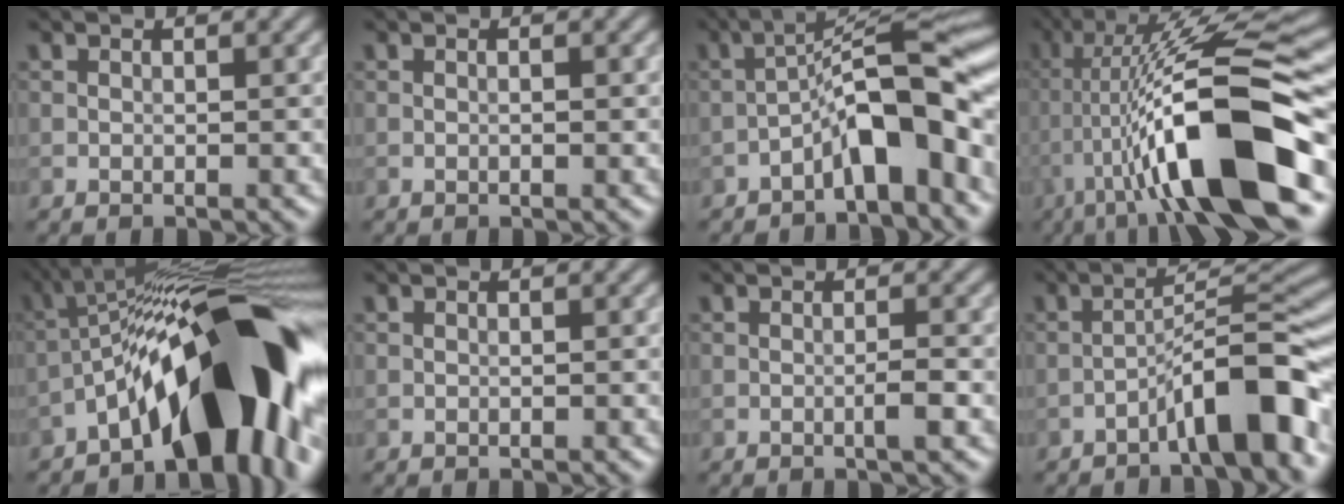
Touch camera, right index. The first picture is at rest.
{"total": 0.8, "force": [0.1, 0.3, 0.7], "torque": [-0.001, -0.006, -0.001]}
{"total": 8.5, "force": [-3.5, 2.1, 7.5], "torque": [-0.115, 0.028, -0.063]}
{"total": 14.3, "force": [-4.0, 2.7, 13.4], "torque": [-0.212, 0.026, -0.064]}
{"total": 14.9, "force": [-6.0, 5.0, 12.6], "torque": [-0.175, 0.025, -0.108]}
{"total": 0.0}
{"total": 1.4, "force": [-0.4, 0.0, 1.4], "torque": [-0.025, 0.001, -0.008]}
{"total": 7.3, "force": [-4.1, 1.2, 5.9], "torque": [-0.092, 0.027, -0.069]}